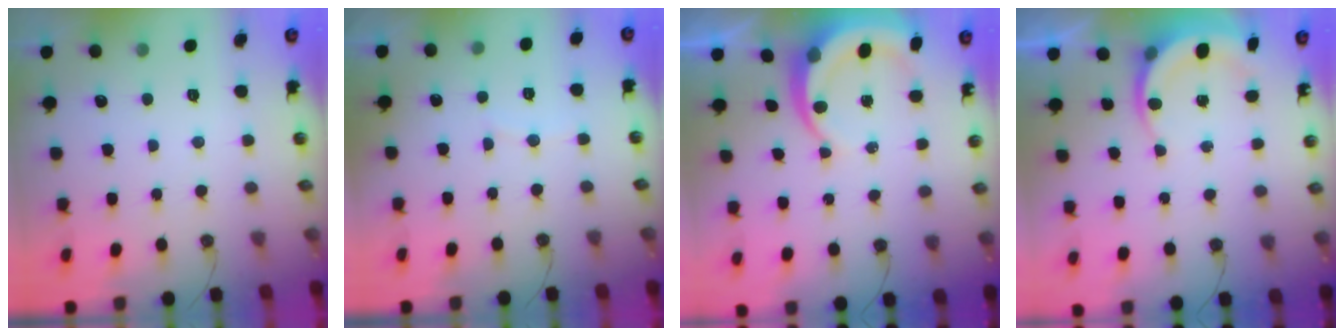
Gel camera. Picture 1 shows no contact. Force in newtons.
{"total": 3.6, "press": 3.6, "slide": 0.4}
{"total": 7.7, "press": 7.7, "slide": 0.9}
{"total": 5.7, "press": 5.5, "slide": 1.4}